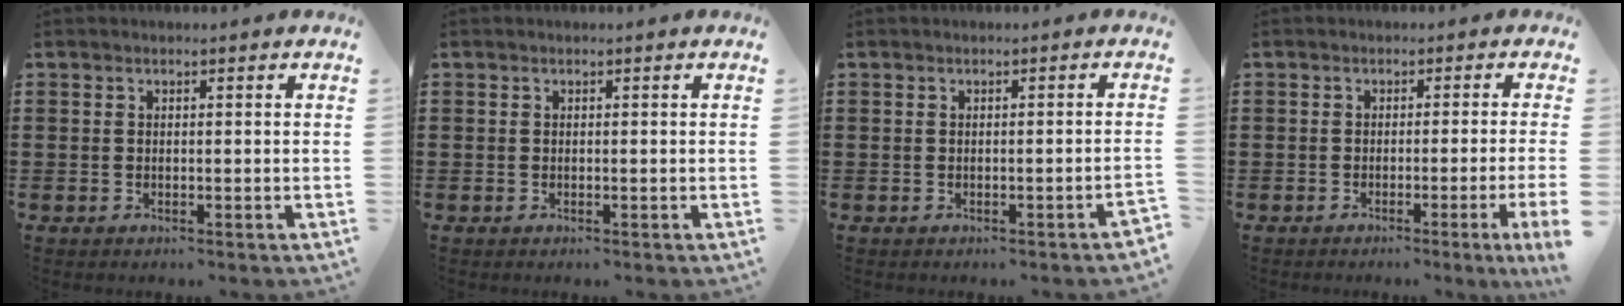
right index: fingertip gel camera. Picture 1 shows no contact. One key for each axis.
{"total": 0.0}
{"total": 0.7, "fx": -0.5, "fy": 0.0, "fz": 0.5, "tx": -0.011, "ty": -0.004, "tz": -0.009}
{"total": 2.0, "fx": -1.1, "fy": -0.8, "fz": 1.4, "tx": -0.024, "ty": -0.008, "tz": -0.022}